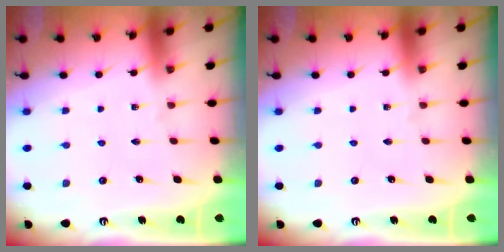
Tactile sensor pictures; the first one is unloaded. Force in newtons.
{"total": 0.0}